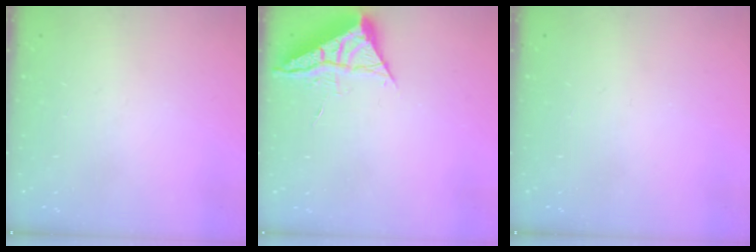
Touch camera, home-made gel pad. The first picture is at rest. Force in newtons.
{"total": 6.0, "press": 5.9, "slide": 0.4}
{"total": 0.0}